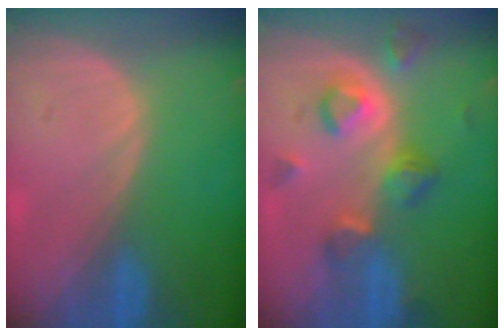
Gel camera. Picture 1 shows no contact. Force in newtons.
{"total": 7.1, "press": 6.8, "slide": 2.0}